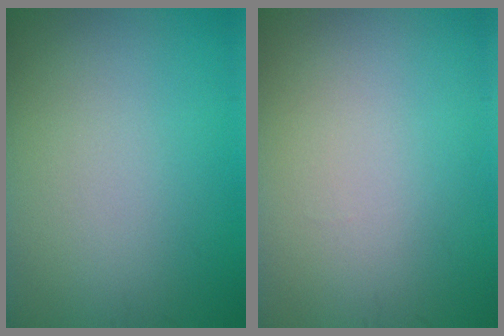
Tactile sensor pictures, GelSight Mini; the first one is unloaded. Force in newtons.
{"total": 0.0}